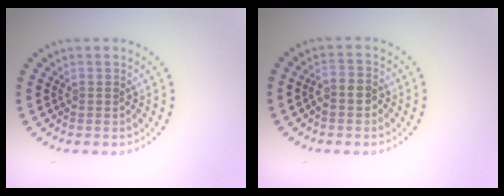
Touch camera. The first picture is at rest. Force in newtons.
{"total": 2.0, "press": 1.8, "slide": 0.8}